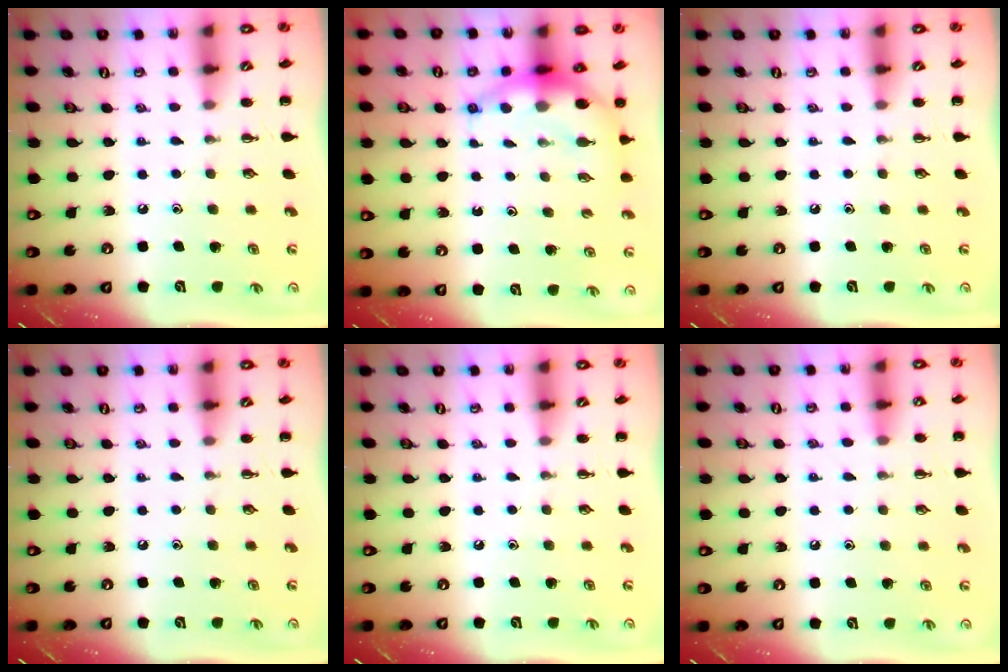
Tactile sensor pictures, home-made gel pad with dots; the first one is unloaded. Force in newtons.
{"total": 7.0, "press": 6.9, "slide": 1.5}
{"total": 0.0}
{"total": 0.0}
{"total": 0.0}
{"total": 6.3, "press": 6.0, "slide": 1.9}